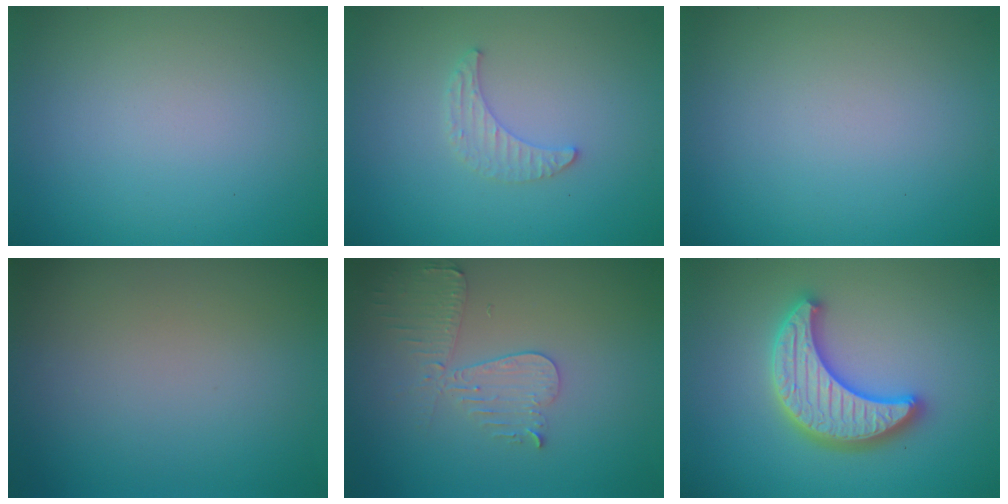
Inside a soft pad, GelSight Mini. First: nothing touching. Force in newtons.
{"total": 1.6, "press": 1.5, "slide": 0.4}
{"total": 0.0}
{"total": 0.0}
{"total": 3.7, "press": 3.3, "slide": 1.6}
{"total": 5.3, "press": 5.2, "slide": 0.9}